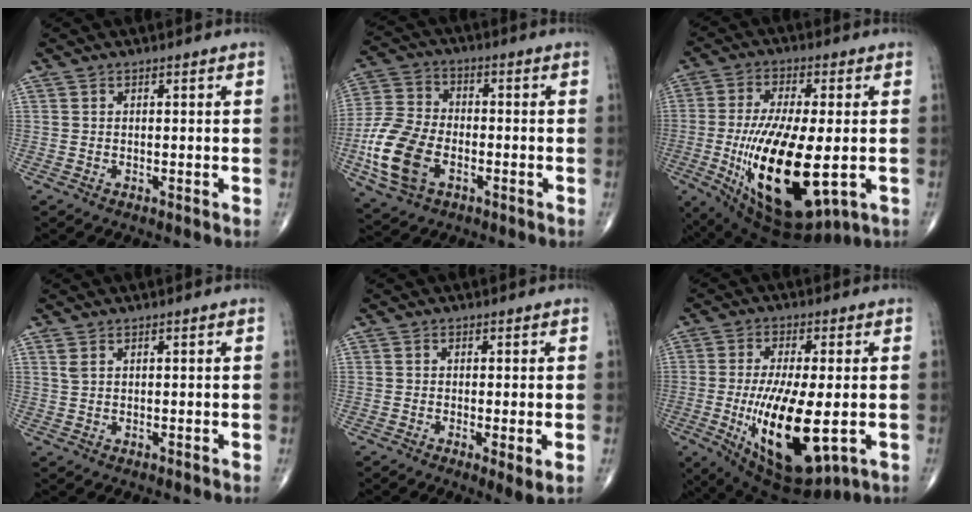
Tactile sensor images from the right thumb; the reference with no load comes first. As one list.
[{"total": 14.3, "force": [-4.4, 9.1, 10.2], "torque": [-0.211, 0.013, -0.089]}, {"total": 22.0, "force": [-4.0, 8.5, 19.9], "torque": [-0.387, -0.028, -0.047]}, {"total": 1.2, "force": [0.7, 0.4, 0.9], "torque": [-0.023, 0.007, 0.020]}, {"total": 3.7, "force": [-1.0, 0.6, 3.5], "torque": [-0.065, -0.014, -0.019]}, {"total": 18.4, "force": [-3.6, 6.9, 16.7], "torque": [-0.305, -0.023, -0.039]}]